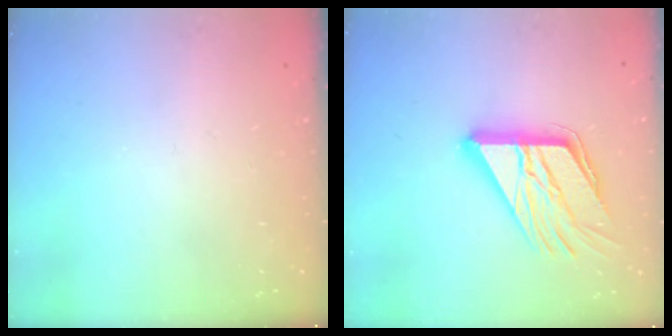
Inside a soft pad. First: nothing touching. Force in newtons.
{"total": 17.7, "press": 17.6, "slide": 1.9}